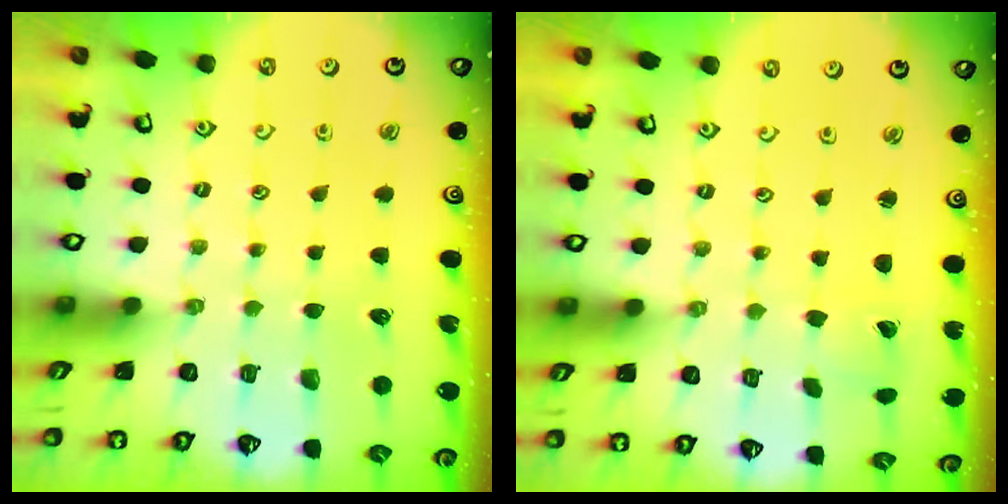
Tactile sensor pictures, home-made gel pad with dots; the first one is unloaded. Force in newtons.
{"total": 0.9, "press": 0.9, "slide": 0.1}